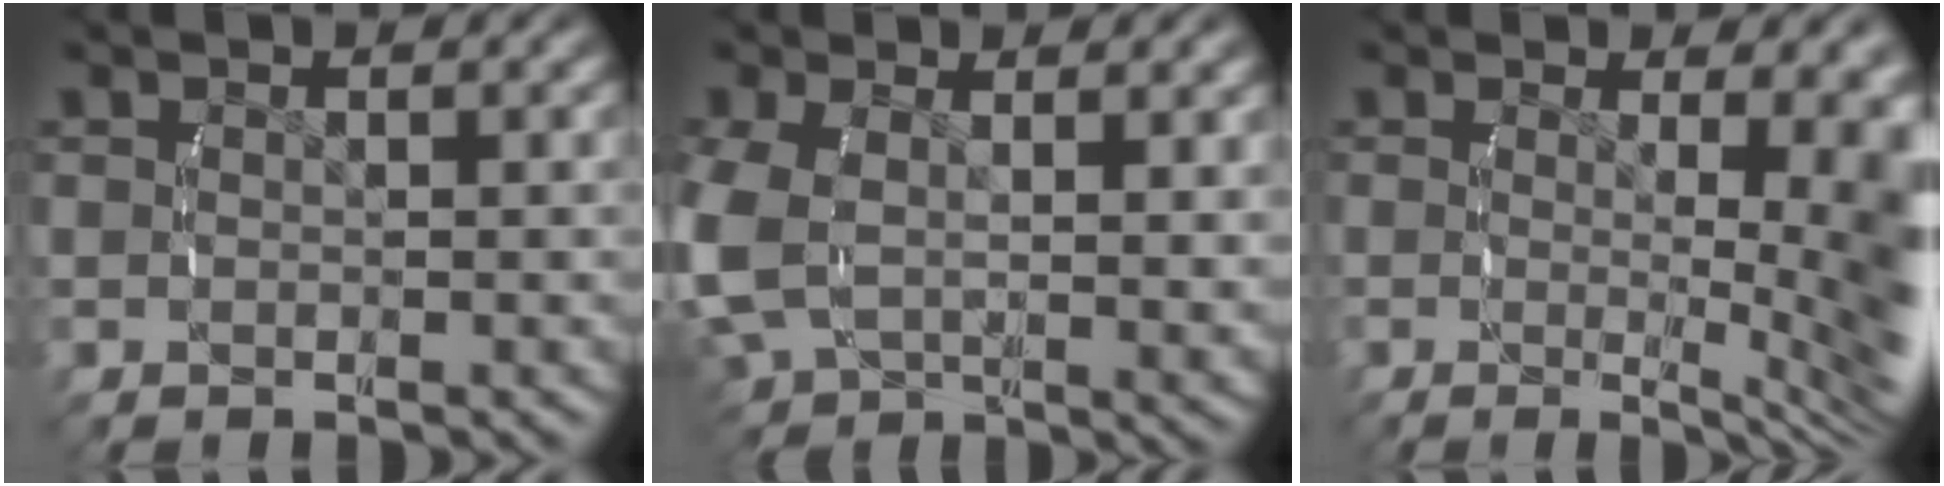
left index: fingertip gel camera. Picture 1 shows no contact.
{"total": 5.6, "force": [0.9, 3.9, 4.0], "torque": [-0.112, -0.022, 0.031]}
{"total": 7.2, "force": [-1.1, 2.2, 6.7], "torque": [-0.073, -0.030, -0.011]}